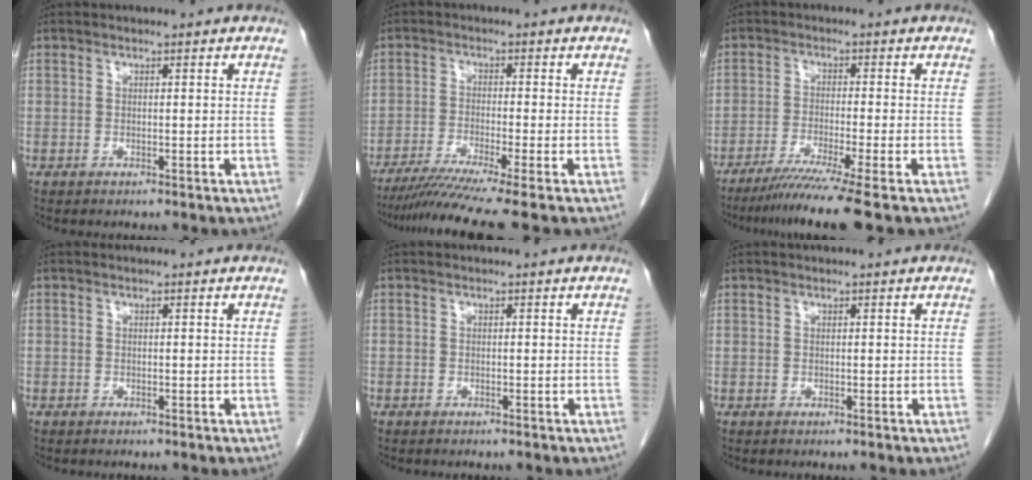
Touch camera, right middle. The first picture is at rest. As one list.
[{"total": 9.3, "force": [-7.4, -1.9, 5.4], "torque": [-0.076, -0.030, -0.119]}, {"total": 8.8, "force": [-6.7, -2.1, 5.3], "torque": [-0.075, -0.032, -0.109]}, {"total": 0.6, "force": [-0.5, 0.4, 0.1], "torque": [-0.004, 0.003, -0.008]}, {"total": 0.9, "force": [-0.7, 0.6, 0.1], "torque": [-0.006, 0.003, -0.011]}, {"total": 0.0}]